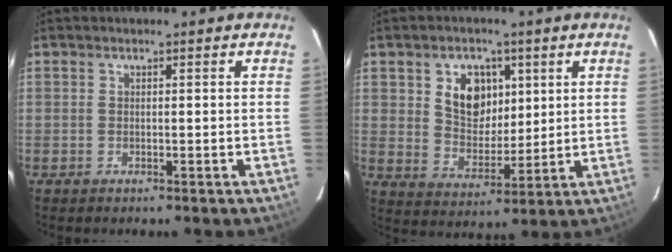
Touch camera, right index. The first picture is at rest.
{"total": 9.3, "force": [3.4, 6.8, 5.5], "torque": [-0.098, 0.010, 0.069]}